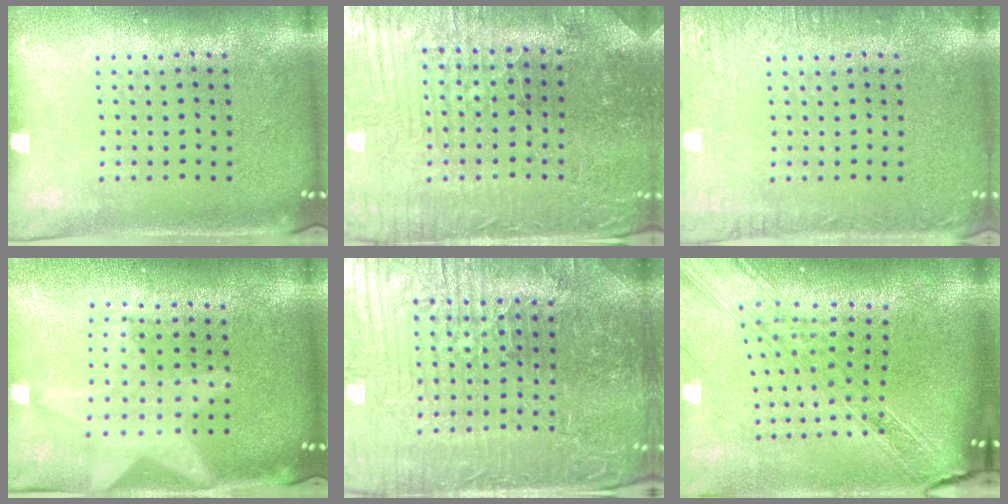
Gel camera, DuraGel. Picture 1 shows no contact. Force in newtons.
{"total": 3.7, "press": 3.6, "slide": 0.5}
{"total": 2.5, "press": 2.5, "slide": 0.3}
{"total": 2.0, "press": 1.7, "slide": 1.0}
{"total": 5.6, "press": 5.4, "slide": 1.6}
{"total": 2.5, "press": 2.1, "slide": 1.4}